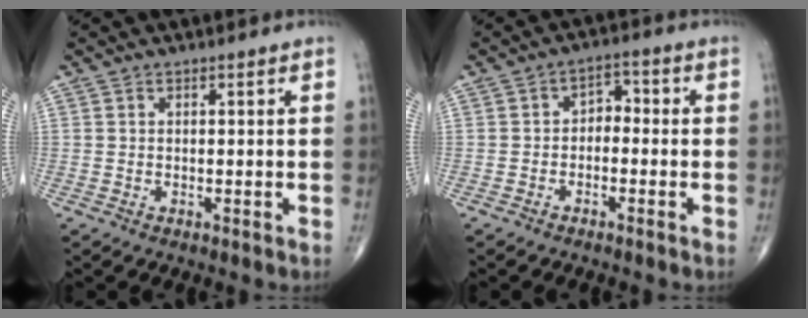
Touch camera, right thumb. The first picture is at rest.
{"total": 3.8, "force": [-0.8, 2.6, 2.6], "torque": [-0.023, 0.025, -0.026]}